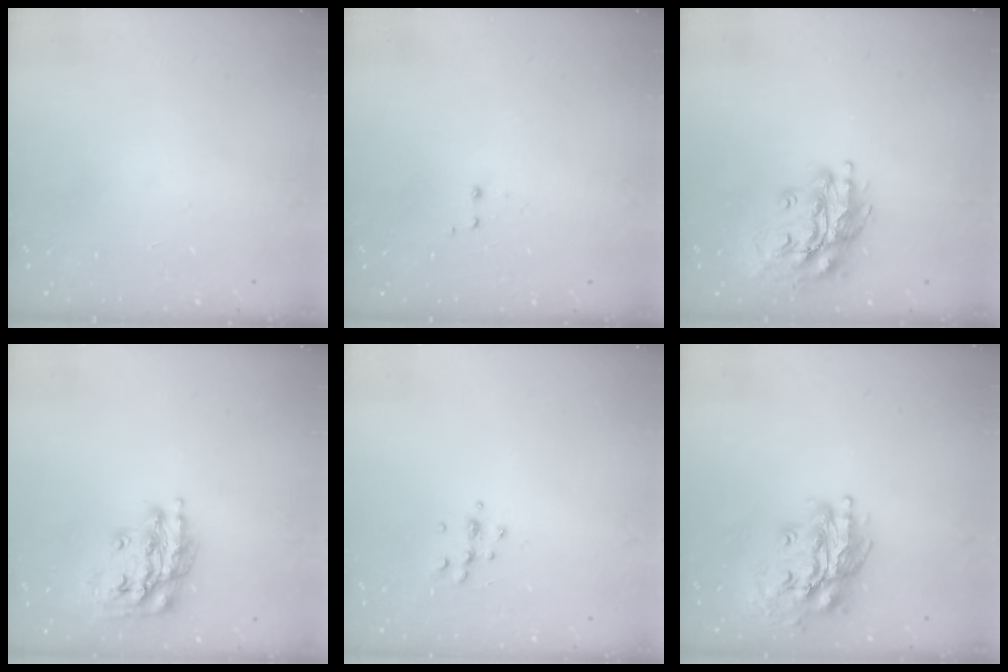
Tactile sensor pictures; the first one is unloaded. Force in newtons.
{"total": 1.2, "press": 1.0, "slide": 0.6}
{"total": 16.9, "press": 16.7, "slide": 2.3}
{"total": 16.3, "press": 16.2, "slide": 1.1}
{"total": 6.3, "press": 6.2, "slide": 1.0}
{"total": 17.4, "press": 17.1, "slide": 2.7}